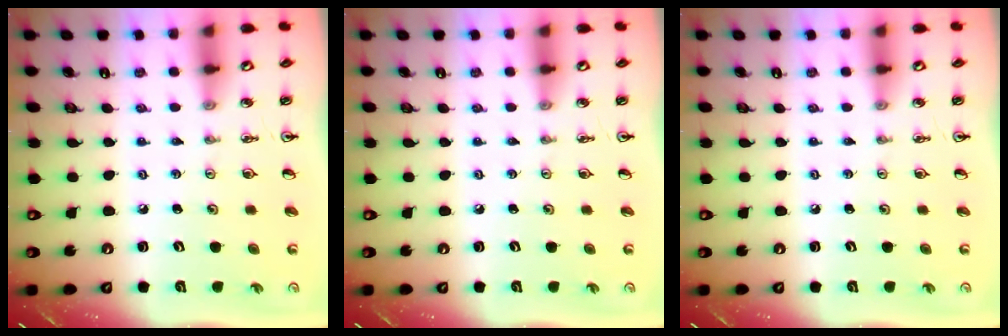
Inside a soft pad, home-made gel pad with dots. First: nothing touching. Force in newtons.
{"total": 0.0}
{"total": 0.0}